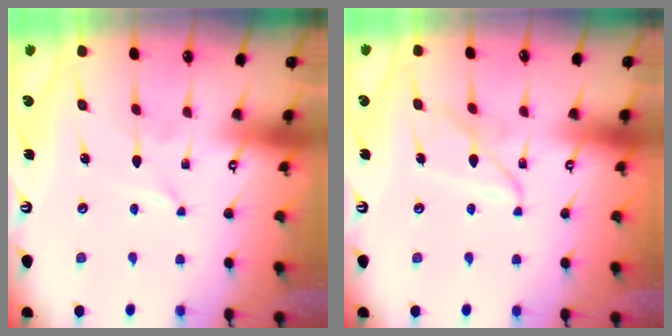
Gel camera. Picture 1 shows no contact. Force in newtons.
{"total": 5.8, "press": 5.7, "slide": 0.5}